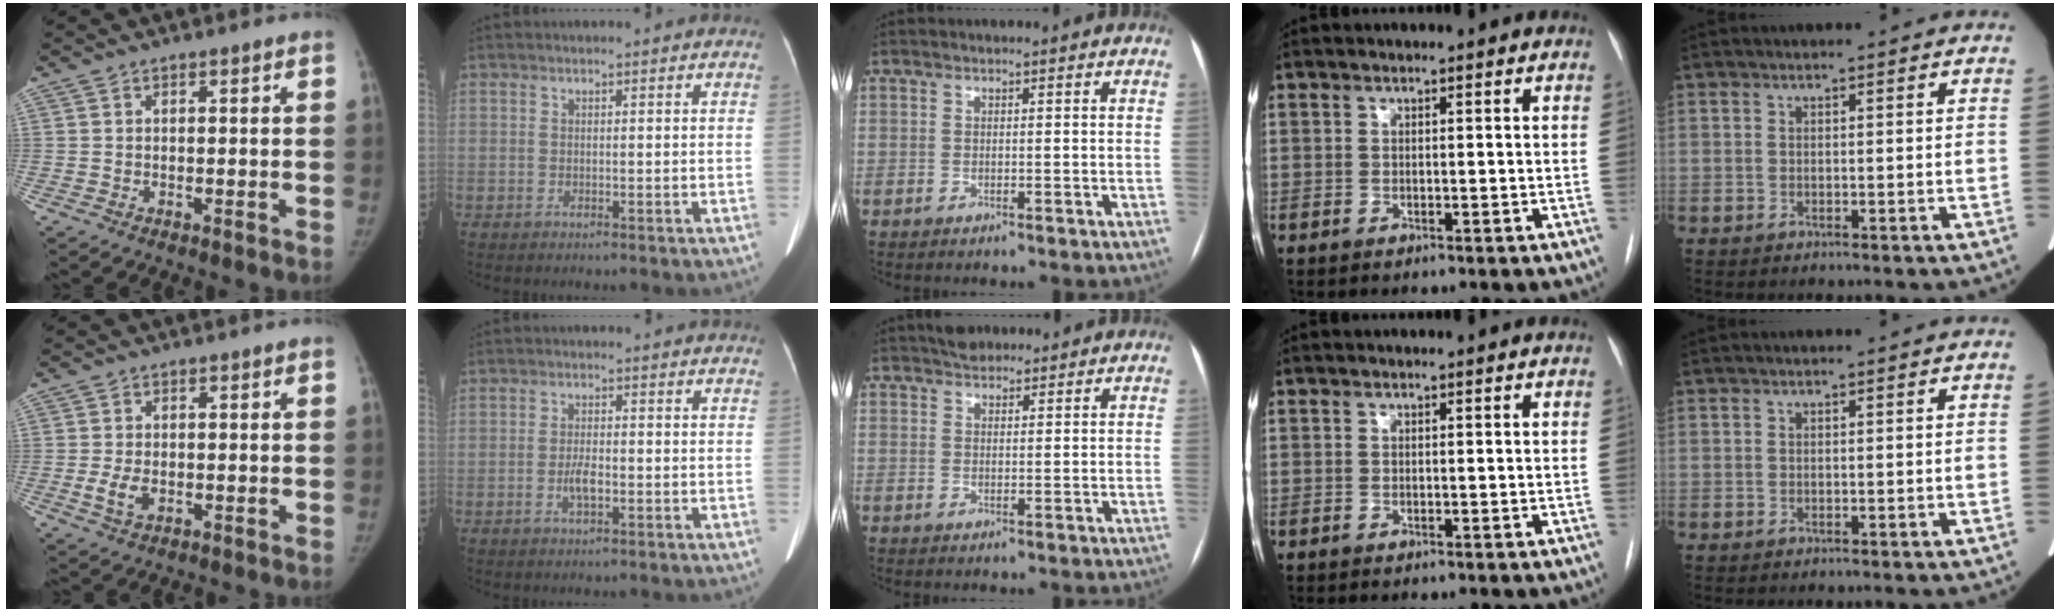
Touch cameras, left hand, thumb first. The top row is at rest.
{"thumb": {"total": 3.6, "force": [-0.8, 2.2, 2.8], "torque": [-0.057, -0.003, -0.012]}, "index": {"total": 2.8, "force": [-1.0, 0.8, 2.5], "torque": [-0.052, 0.001, -0.018]}, "middle": {"total": 2.9, "force": [2.5, 1.3, 0.8], "torque": [-0.013, 0.014, 0.038]}}